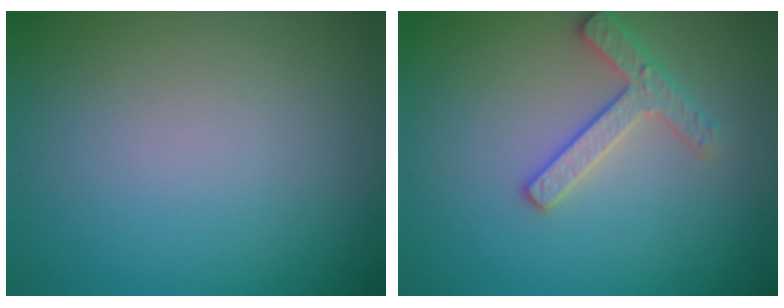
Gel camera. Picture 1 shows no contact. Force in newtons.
{"total": 2.5, "press": 2.4, "slide": 0.4}